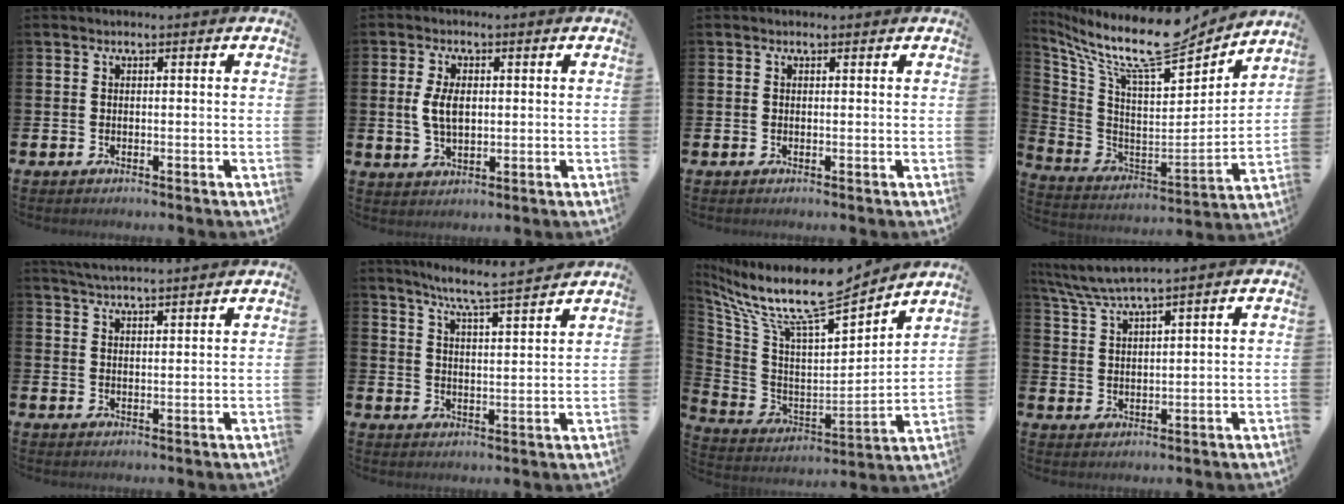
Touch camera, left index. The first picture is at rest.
{"total": 4.6, "force": [0.8, 2.5, 3.8], "torque": [-0.066, 0.004, 0.011]}
{"total": 0.0}
{"total": 13.3, "force": [11.0, 3.2, 6.7], "torque": [-0.149, -0.077, 0.183]}
{"total": 3.8, "force": [3.7, -0.2, 0.5], "torque": [-0.017, -0.015, 0.067]}
{"total": 6.9, "force": [6.4, -0.4, 2.6], "torque": [-0.066, -0.039, 0.109]}
{"total": 11.8, "force": [10.1, 1.8, 5.9], "torque": [-0.149, -0.081, 0.168]}
{"total": 4.8, "force": [4.4, -0.5, 2.0], "torque": [-0.054, -0.019, 0.077]}